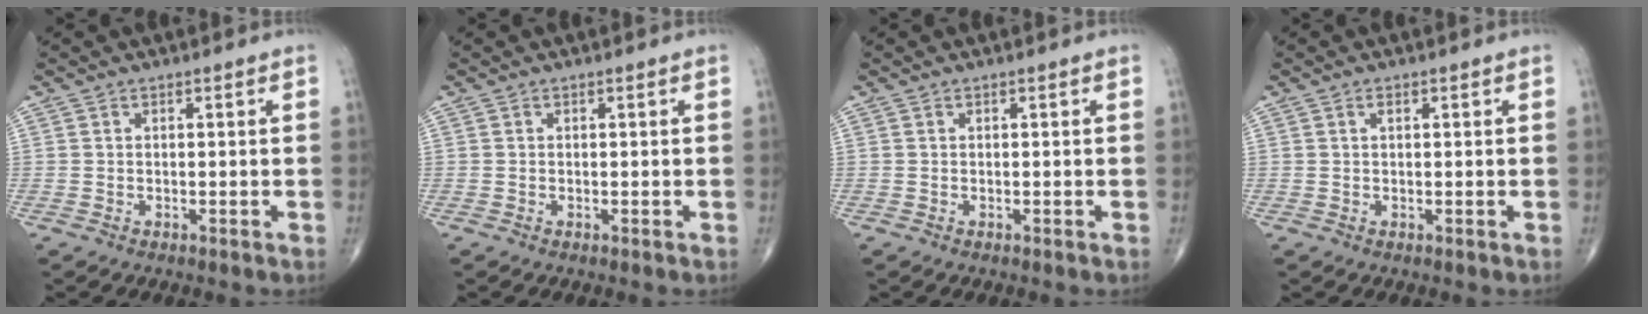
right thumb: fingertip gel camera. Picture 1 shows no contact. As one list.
[{"total": 0.0}, {"total": 0.0}, {"total": 1.0, "force": [0.5, 0.4, 0.8], "torque": [-0.014, 0.002, 0.007]}]